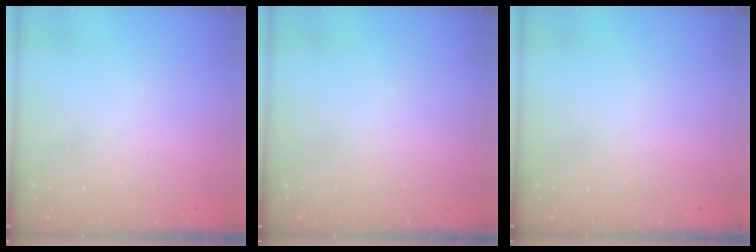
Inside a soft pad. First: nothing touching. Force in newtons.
{"total": 0.0}
{"total": 0.0}